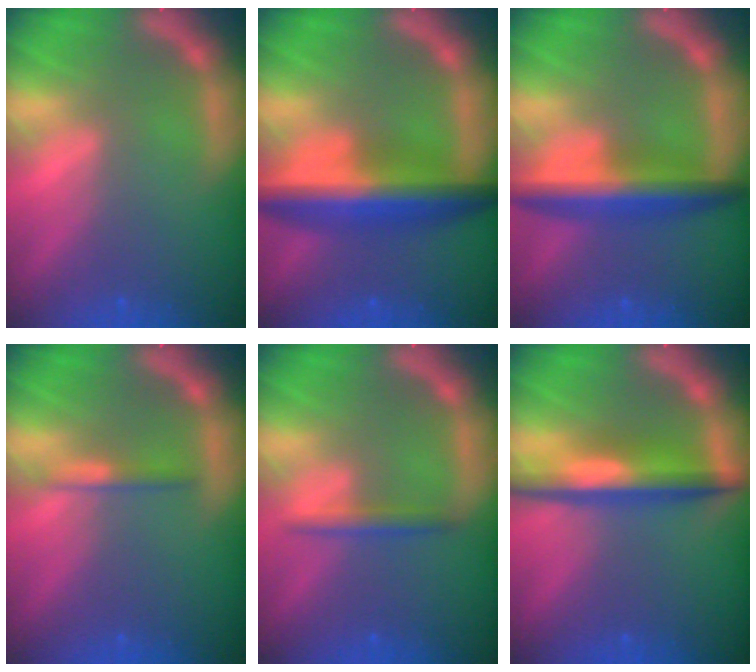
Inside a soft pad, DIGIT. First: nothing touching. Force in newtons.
{"total": 8.0}
{"total": 6.0}
{"total": 1.4}
{"total": 1.9}
{"total": 5.5}